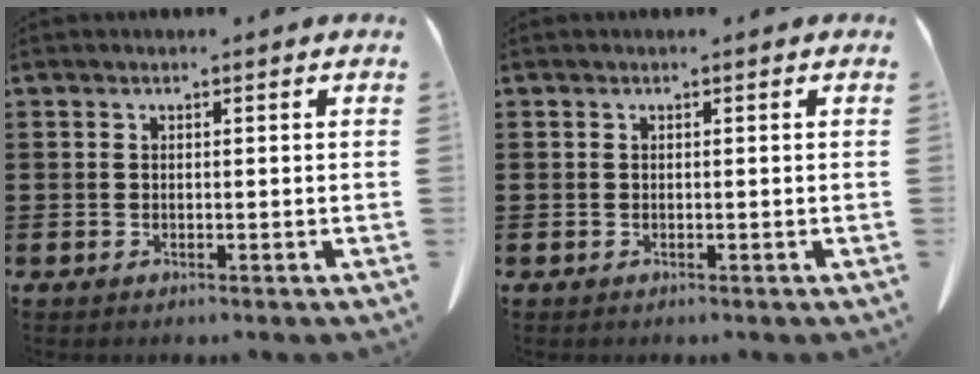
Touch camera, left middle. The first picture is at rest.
{"total": 0.0}